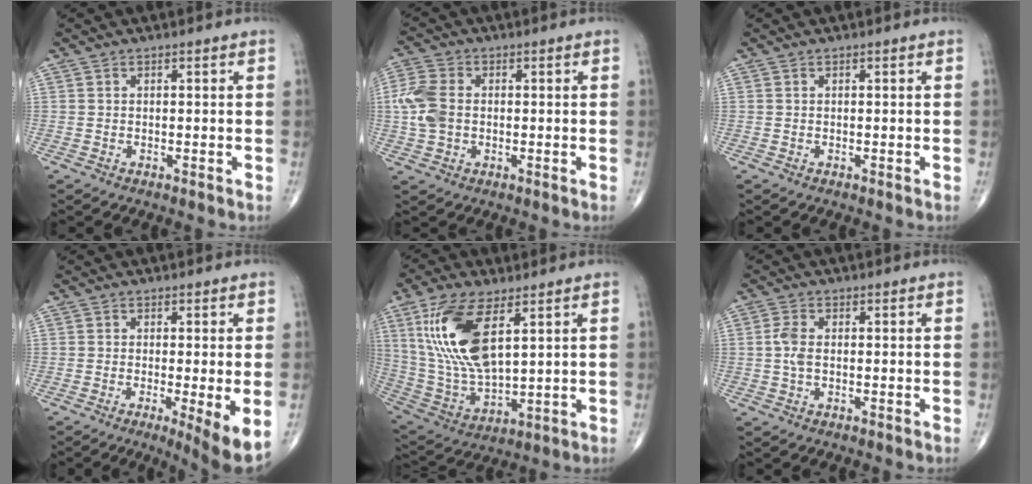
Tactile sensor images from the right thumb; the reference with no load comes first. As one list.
[{"total": 7.4, "force": [-0.1, 5.2, 5.2], "torque": [-0.126, 0.011, -0.006]}, {"total": 0.0}, {"total": 7.5, "force": [-2.3, 1.0, 7.1], "torque": [-0.110, -0.023, -0.038]}, {"total": 17.3, "force": [6.4, 7.3, 14.3], "torque": [-0.293, -0.023, 0.132]}, {"total": 2.8, "force": [-0.1, 1.4, 2.5], "torque": [-0.063, 0.004, -0.006]}]